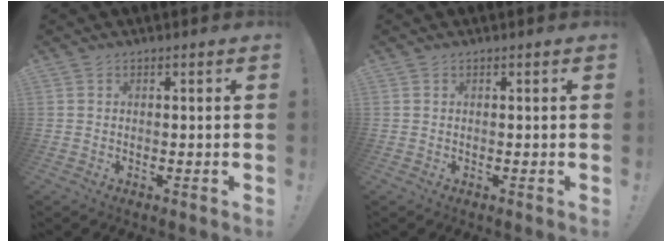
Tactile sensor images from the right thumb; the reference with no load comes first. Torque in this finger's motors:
{"motor_torque": [0.00, 0.00, -0.13, 0.08, 0.00]}